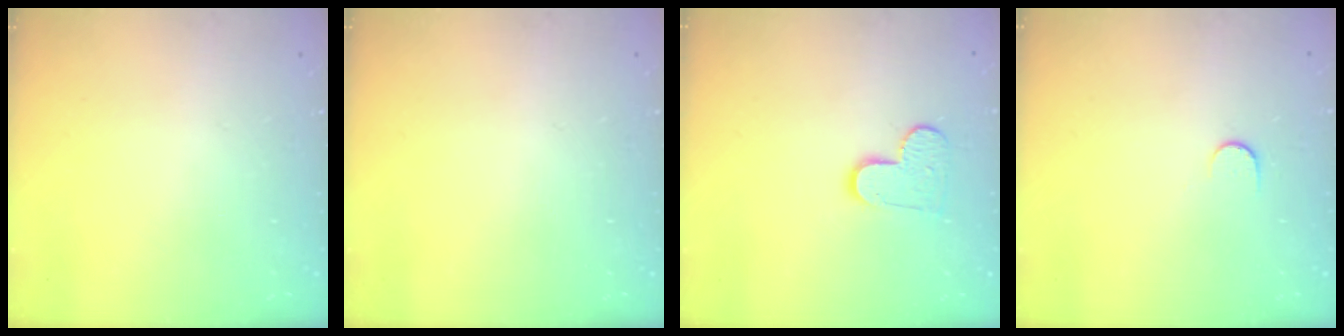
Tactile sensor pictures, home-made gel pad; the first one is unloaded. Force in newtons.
{"total": 0.0}
{"total": 9.2, "press": 9.2, "slide": 0.6}
{"total": 5.7, "press": 5.6, "slide": 0.6}